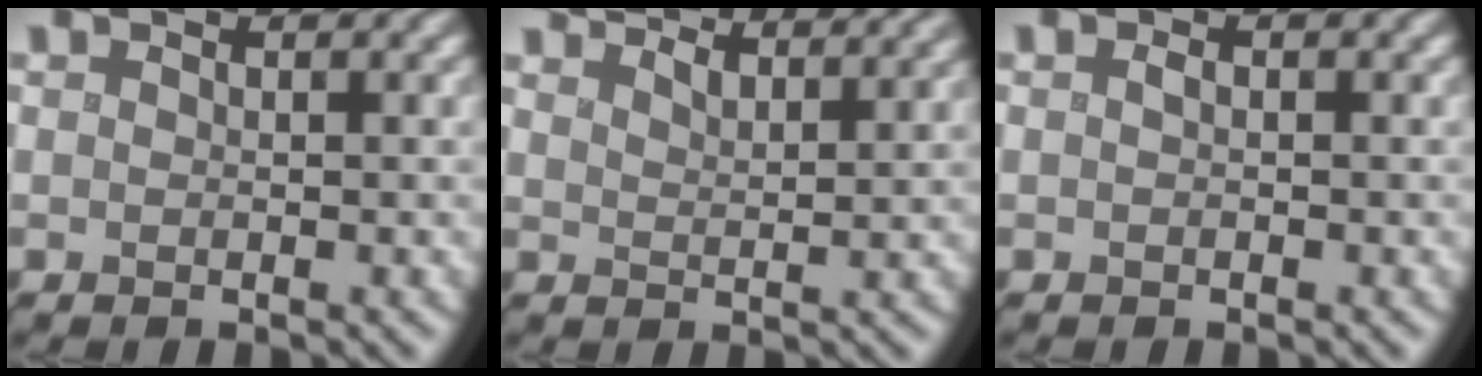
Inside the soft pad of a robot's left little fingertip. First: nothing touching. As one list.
[{"total": 6.9, "force": [6.1, 1.4, 2.8], "torque": [-0.034, 0.022, 0.071]}, {"total": 0.6, "force": [0.0, 0.3, 0.6], "torque": [-0.013, 0.003, 0.001]}]